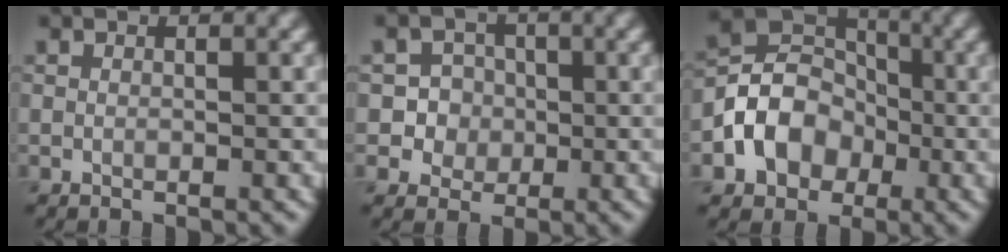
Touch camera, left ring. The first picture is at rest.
{"total": 3.5, "force": [-0.2, 3.4, 0.6], "torque": [0.007, 0.016, -0.006]}
{"total": 5.9, "force": [-2.0, 4.8, 3.0], "torque": [-0.042, 0.005, -0.045]}